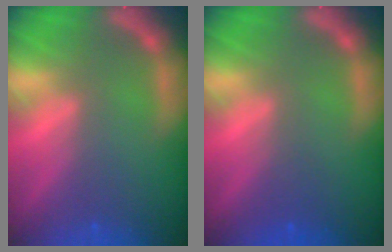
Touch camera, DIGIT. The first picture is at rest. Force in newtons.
{"total": 1.5}